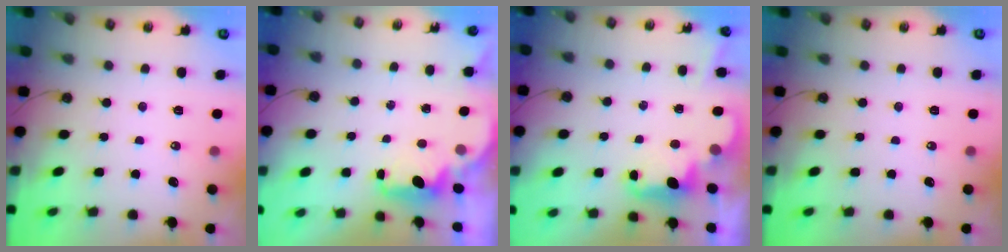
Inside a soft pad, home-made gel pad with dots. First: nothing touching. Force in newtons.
{"total": 2.0, "press": 1.8, "slide": 0.8}
{"total": 2.5, "press": 2.5, "slide": 0.6}
{"total": 0.0}